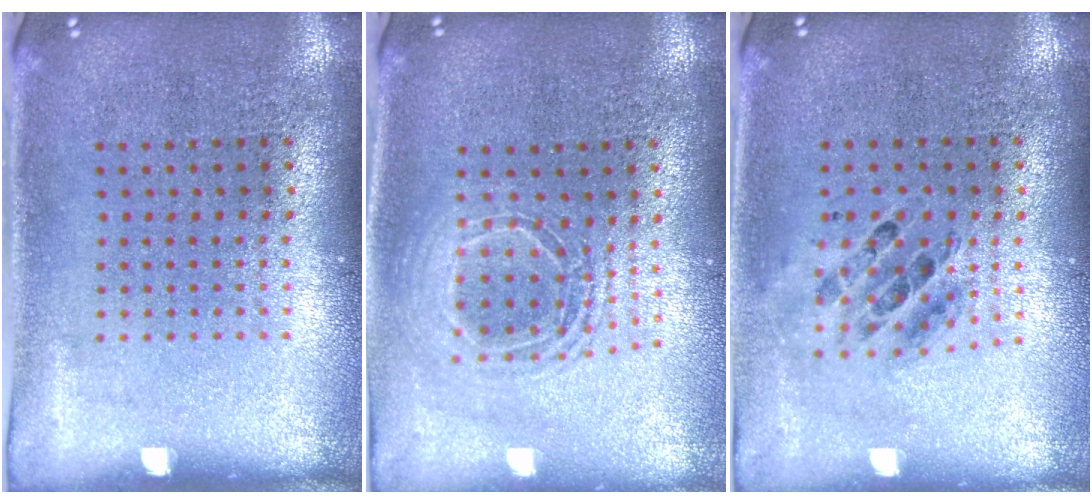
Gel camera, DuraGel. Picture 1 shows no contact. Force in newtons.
{"total": 1.5, "press": 1.3, "slide": 0.8}
{"total": 0.5, "press": 0.5, "slide": 0.2}